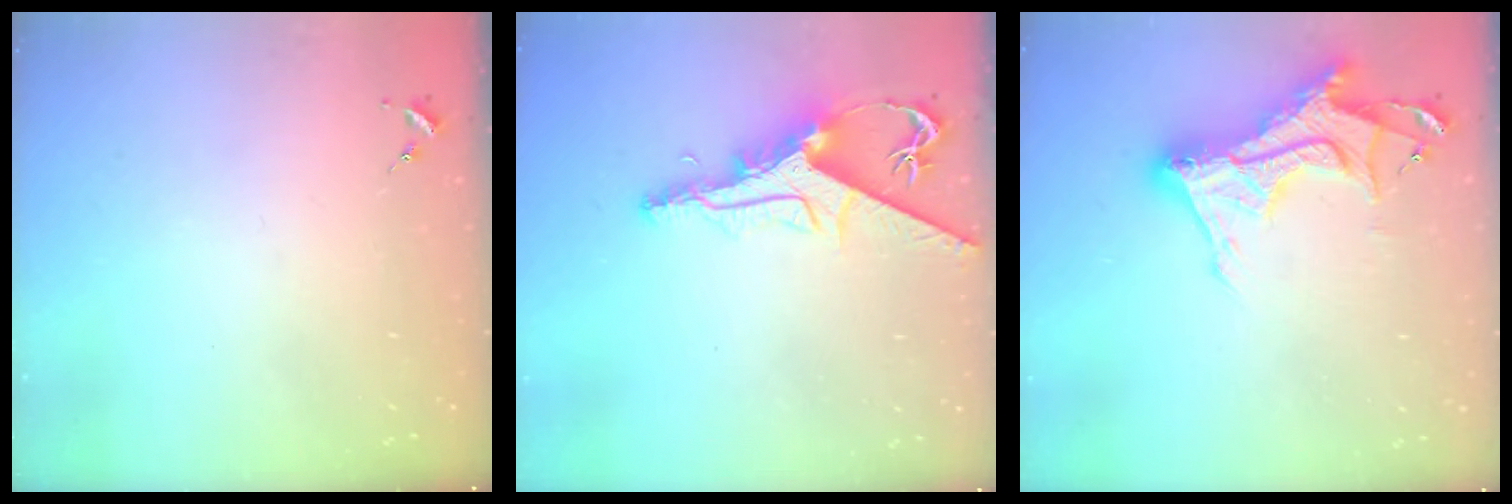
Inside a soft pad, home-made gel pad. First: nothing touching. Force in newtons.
{"total": 10.3, "press": 10.2, "slide": 1.1}
{"total": 16.3, "press": 16.2, "slide": 1.3}